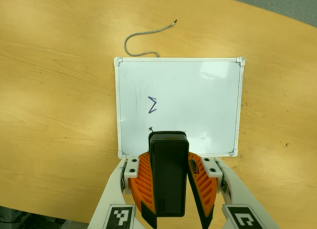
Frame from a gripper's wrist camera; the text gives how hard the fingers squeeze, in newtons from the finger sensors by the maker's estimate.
{"total": 9.3, "left": 8.2, "right": 10.3}